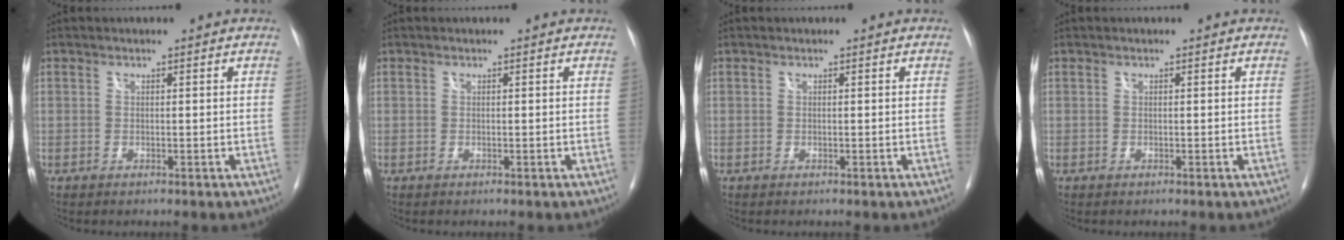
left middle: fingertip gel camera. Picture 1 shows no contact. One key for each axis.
{"total": 0.0}
{"total": 0.0}
{"total": 0.0}